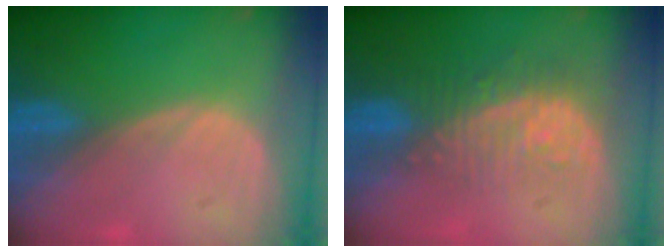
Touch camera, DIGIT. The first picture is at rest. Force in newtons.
{"total": 9.0, "press": 8.1, "slide": 3.9}